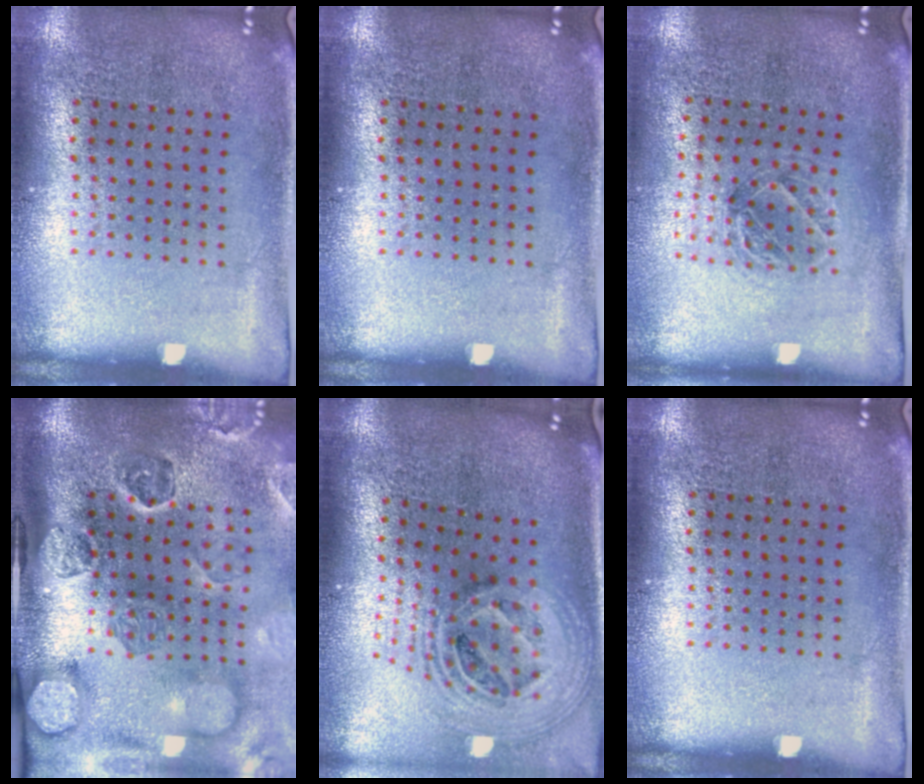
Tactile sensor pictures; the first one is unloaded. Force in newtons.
{"total": 0.0}
{"total": 1.0, "press": 1.0, "slide": 0.2}
{"total": 4.7, "press": 3.4, "slide": 3.3}
{"total": 2.5, "press": 1.8, "slide": 1.8}
{"total": 0.0}